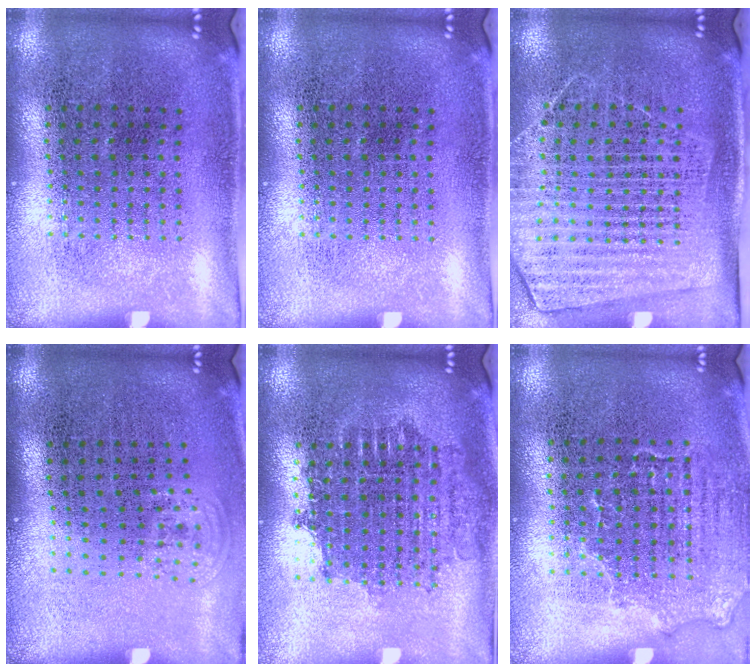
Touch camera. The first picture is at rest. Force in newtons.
{"total": 0.0}
{"total": 1.7, "press": 1.5, "slide": 0.8}
{"total": 0.8, "press": 0.6, "slide": 0.4}
{"total": 1.7, "press": 1.4, "slide": 1.0}
{"total": 1.4, "press": 1.2, "slide": 0.6}